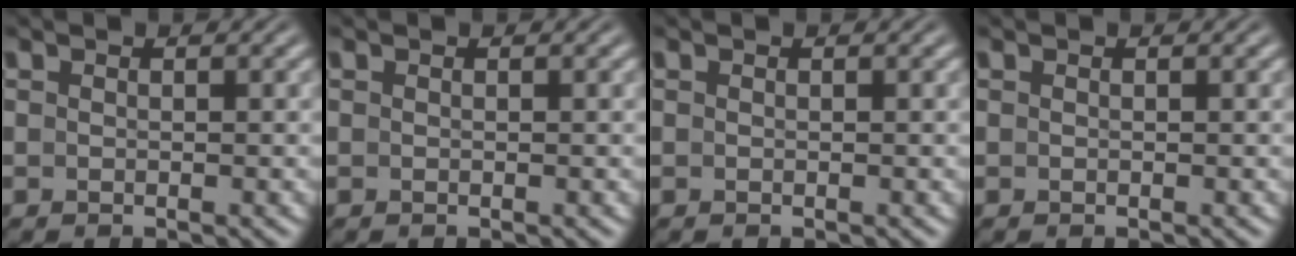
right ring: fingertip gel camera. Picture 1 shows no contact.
{"total": 0.0}
{"total": 0.0}
{"total": 0.0}